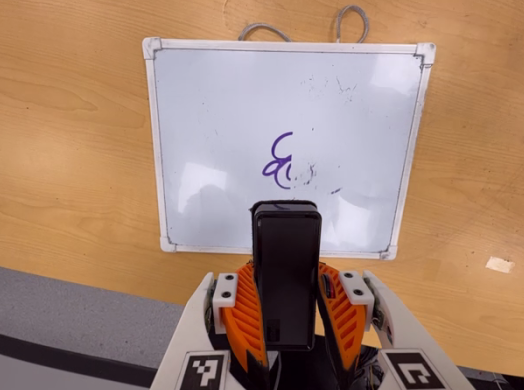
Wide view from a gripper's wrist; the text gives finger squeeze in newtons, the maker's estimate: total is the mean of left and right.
{"total": 9.8, "left": 7.6, "right": 11.9}